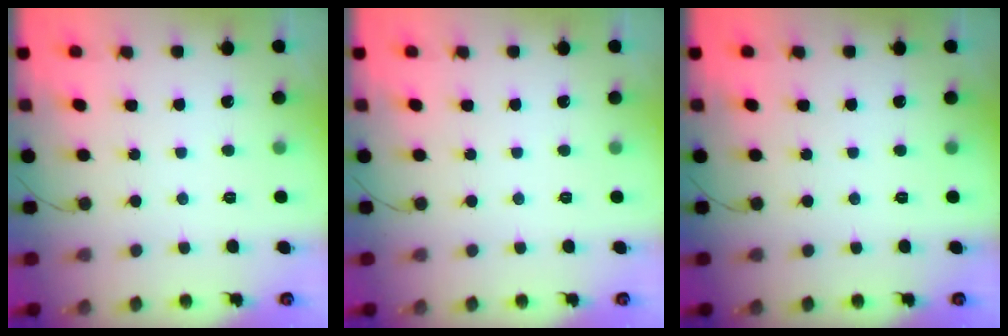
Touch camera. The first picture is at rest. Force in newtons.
{"total": 0.0}
{"total": 0.0}